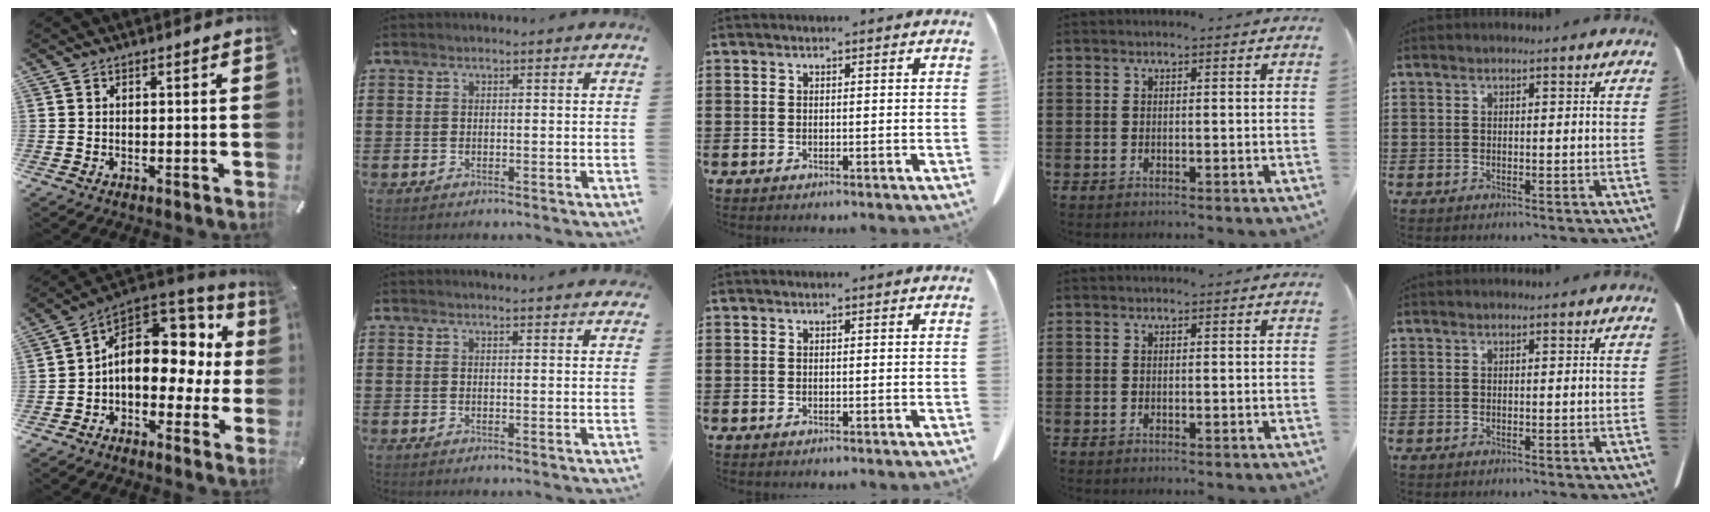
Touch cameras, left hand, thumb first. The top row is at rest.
{"thumb": {"total": 14.5, "force": [2.6, 10.2, 10.0], "torque": [-0.150, -0.017, 0.047]}, "index": {"total": 1.6, "force": [1.6, 0.0, 0.3], "torque": [-0.011, 0.001, 0.031]}}